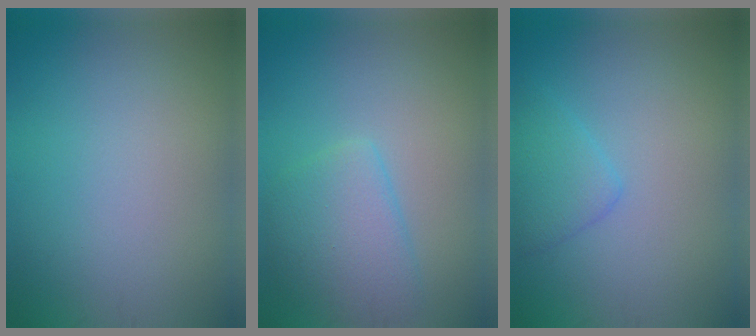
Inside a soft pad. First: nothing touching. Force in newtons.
{"total": 3.9, "press": 3.9, "slide": 0.3}
{"total": 2.2, "press": 2.2, "slide": 0.1}